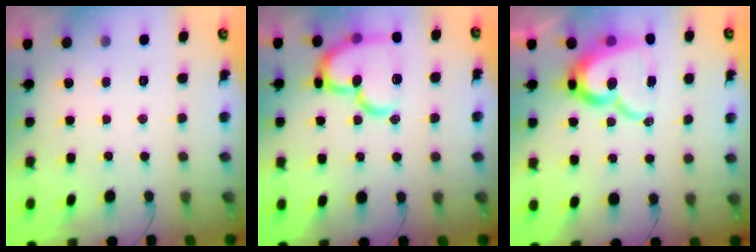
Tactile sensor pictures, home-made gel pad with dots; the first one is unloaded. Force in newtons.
{"total": 20.0, "press": 19.9, "slide": 2.1}
{"total": 16.1, "press": 16.1, "slide": 1.6}